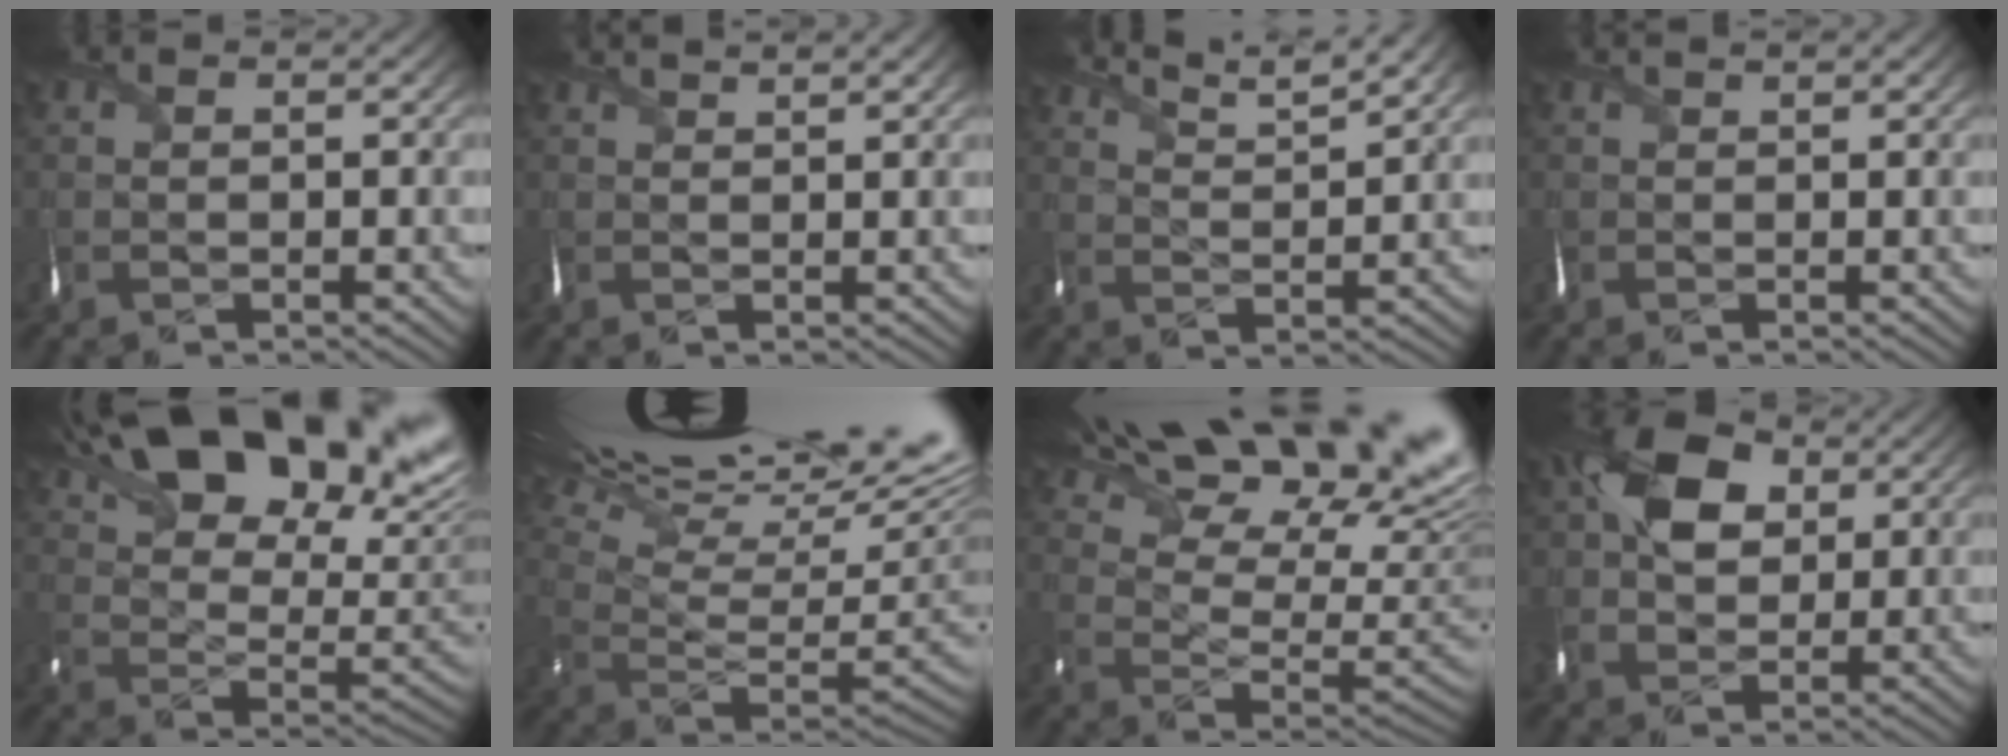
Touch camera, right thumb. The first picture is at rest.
{"total": 2.5, "force": [2.3, 0.1, 1.1], "torque": [-0.024, 0.004, 0.037]}
{"total": 6.2, "force": [5.3, 0.6, 3.0], "torque": [-0.066, 0.009, 0.098]}
{"total": 1.5, "force": [1.4, 0.0, 0.6], "torque": [-0.014, 0.002, 0.024]}
{"total": 21.3, "force": [12.3, 10.2, 14.2], "torque": [-0.217, 0.050, 0.186]}
{"total": 19.9, "force": [11.0, 6.9, 15.0], "torque": [-0.245, 0.071, 0.204]}
{"total": 20.3, "force": [12.6, 8.0, 13.8], "torque": [-0.217, 0.050, 0.194]}
{"total": 9.1, "force": [2.4, 6.5, 5.8], "torque": [-0.118, 0.012, 0.034]}